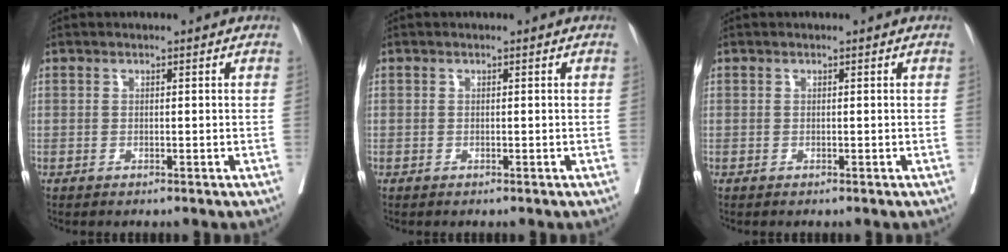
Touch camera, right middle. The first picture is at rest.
{"total": 0.0}
{"total": 0.0}